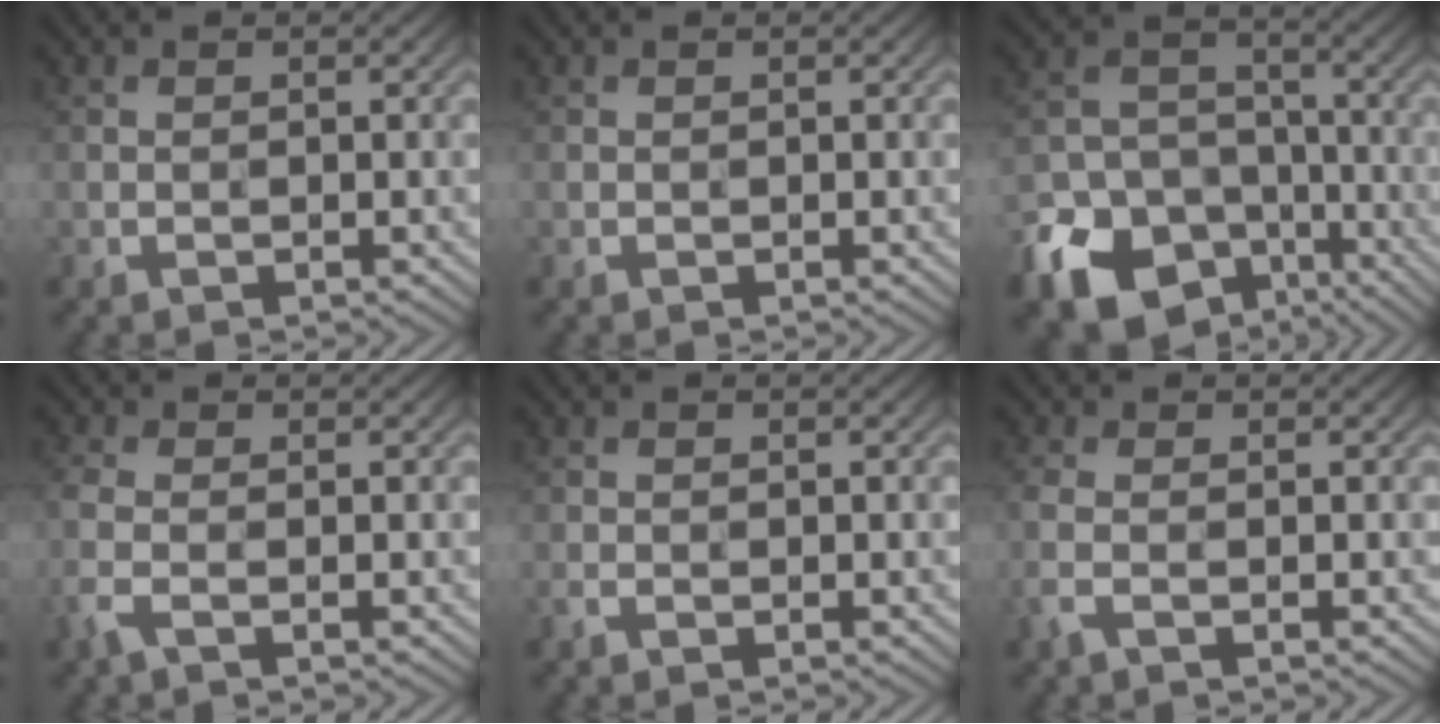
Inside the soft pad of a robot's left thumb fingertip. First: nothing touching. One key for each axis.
{"total": 0.0}
{"total": 14.0, "fx": -8.0, "fy": 9.5, "fz": 6.4, "tx": -0.162, "ty": -0.032, "tz": -0.144}
{"total": 3.0, "fx": -1.2, "fy": 1.0, "fz": 2.5, "tx": -0.076, "ty": -0.002, "tz": -0.040}
{"total": 0.6, "fx": -0.5, "fy": 0.1, "fz": 0.4, "tx": -0.012, "ty": -0.001, "tz": -0.012}
{"total": 2.3, "fx": -0.8, "fy": 0.7, "fz": 2.0, "tx": -0.061, "ty": -0.001, "tz": -0.028}